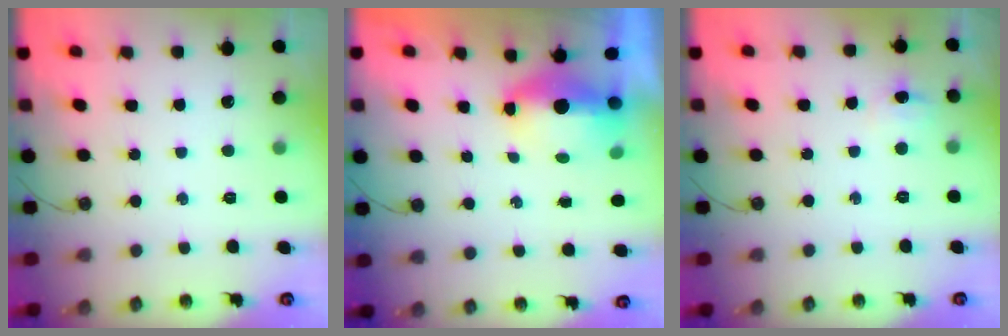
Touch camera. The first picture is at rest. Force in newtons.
{"total": 6.0, "press": 5.9, "slide": 1.3}
{"total": 4.2, "press": 4.2, "slide": 0.3}